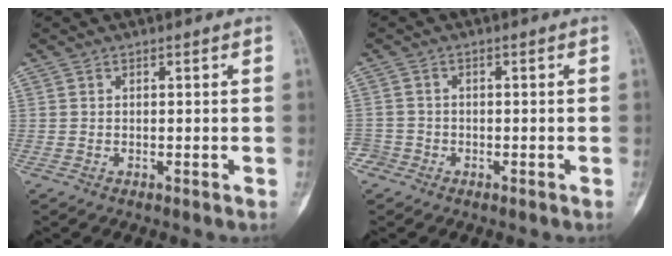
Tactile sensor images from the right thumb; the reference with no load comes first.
{"total": 2.3, "force": [-1.4, 1.9, -0.3], "torque": [0.013, 0.010, -0.033]}